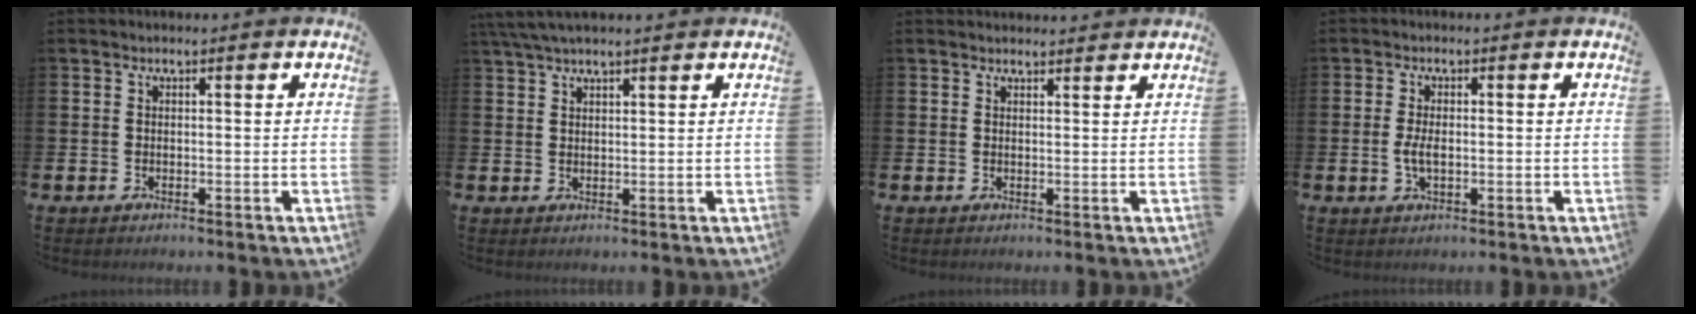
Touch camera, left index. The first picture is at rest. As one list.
[{"total": 3.7, "force": [3.2, 0.6, 1.8], "torque": [-0.043, -0.001, 0.060]}, {"total": 1.6, "force": [1.5, 0.3, 0.0], "torque": [0.009, -0.005, 0.026]}, {"total": 2.7, "force": [-0.2, 1.2, 2.4], "torque": [-0.040, 0.001, -0.006]}]